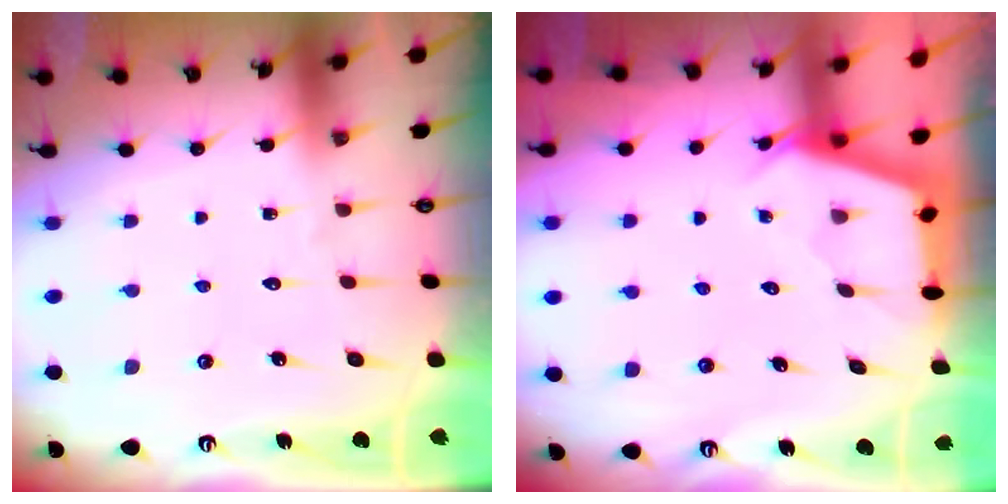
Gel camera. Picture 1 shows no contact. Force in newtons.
{"total": 2.5, "press": 2.5, "slide": 0.4}